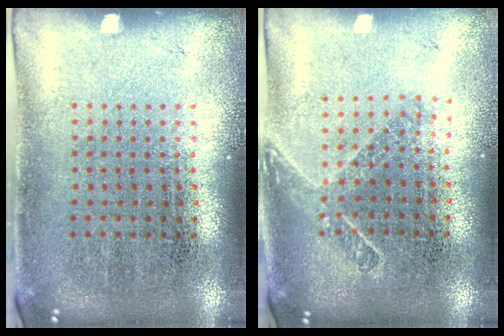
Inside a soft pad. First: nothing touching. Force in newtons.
{"total": 1.6, "press": 1.2, "slide": 1.0}